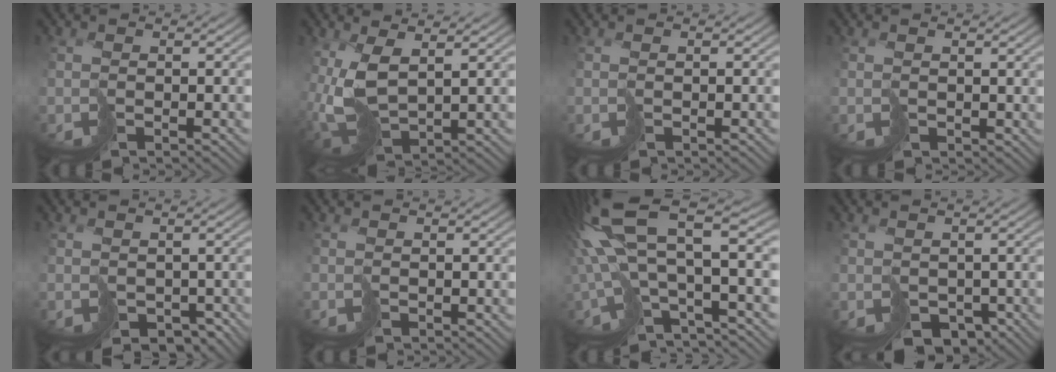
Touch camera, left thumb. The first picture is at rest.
{"total": 8.6, "force": [1.8, 4.1, 7.4], "torque": [-0.191, -0.006, 0.035]}
{"total": 0.0}
{"total": 1.0, "force": [0.8, 0.5, 0.4], "torque": [-0.011, 0.000, 0.017]}
{"total": 3.0, "force": [-0.6, 2.2, 2.0], "torque": [-0.041, -0.011, -0.009]}
{"total": 0.0}
{"total": 13.1, "force": [1.6, 4.3, 12.3], "torque": [-0.280, 0.002, 0.041]}
{"total": 4.1, "force": [-1.3, 2.9, 2.7], "torque": [-0.059, -0.011, -0.020]}